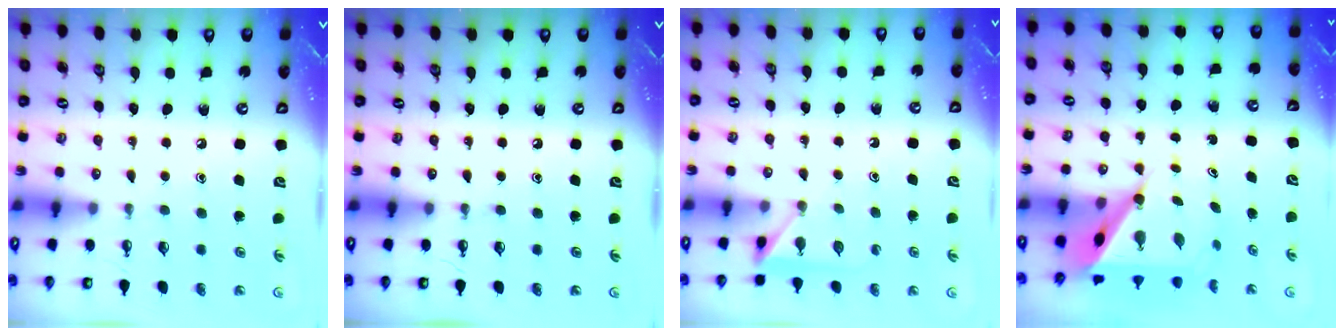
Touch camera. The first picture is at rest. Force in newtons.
{"total": 0.0}
{"total": 3.5, "press": 3.5, "slide": 0.3}
{"total": 9.0, "press": 8.9, "slide": 0.8}